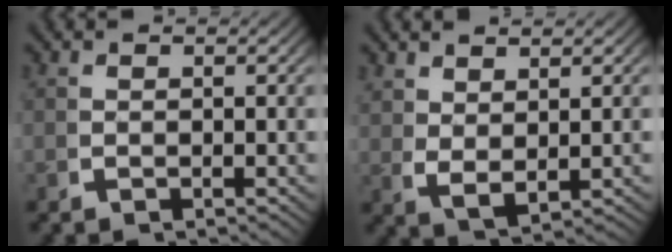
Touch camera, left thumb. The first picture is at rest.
{"total": 3.0, "force": [1.2, 1.6, 2.2], "torque": [-0.052, -0.014, 0.040]}